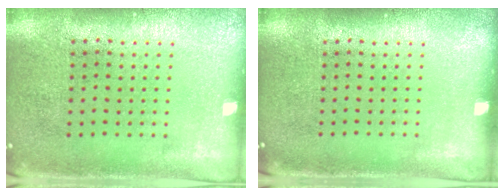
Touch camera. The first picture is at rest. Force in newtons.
{"total": 0.0}